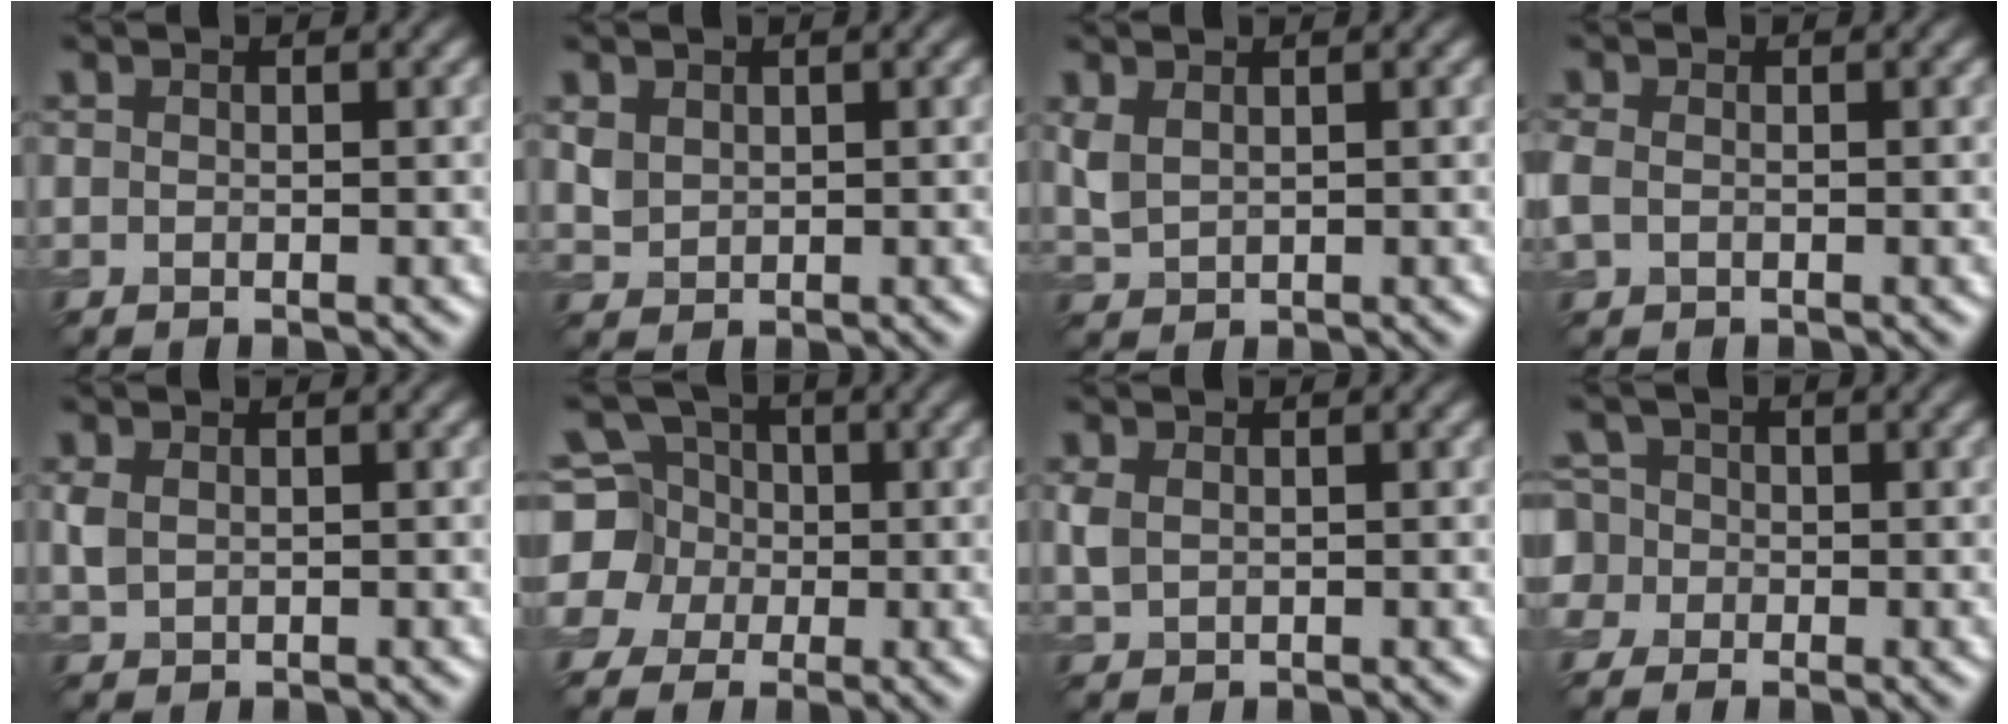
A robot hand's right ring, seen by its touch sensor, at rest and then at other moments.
{"total": 1.6, "force": [0.7, 1.3, 0.5], "torque": [-0.012, -0.002, 0.020]}
{"total": 1.9, "force": [0.8, 1.2, 1.2], "torque": [-0.036, -0.001, 0.023]}
{"total": 1.6, "force": [-0.3, 1.3, 1.0], "torque": [-0.027, 0.001, -0.010]}
{"total": 1.6, "force": [0.4, 1.2, 0.9], "torque": [-0.026, 0.000, 0.012]}
{"total": 7.3, "force": [0.6, 6.7, 2.8], "torque": [-0.076, 0.036, -0.033]}
{"total": 1.6, "force": [0.4, 1.2, 0.9], "torque": [-0.028, -0.001, 0.013]}
{"total": 5.1, "force": [0.1, 4.8, 1.9], "torque": [-0.040, 0.036, -0.040]}